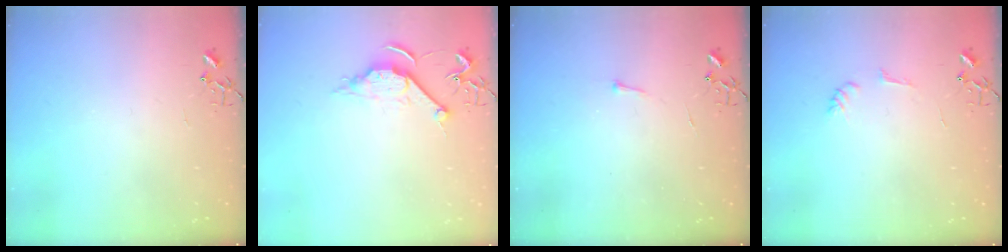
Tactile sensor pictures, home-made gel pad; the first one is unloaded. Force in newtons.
{"total": 8.4, "press": 8.4, "slide": 0.6}
{"total": 2.9, "press": 2.9, "slide": 0.4}
{"total": 5.3, "press": 5.3, "slide": 0.6}